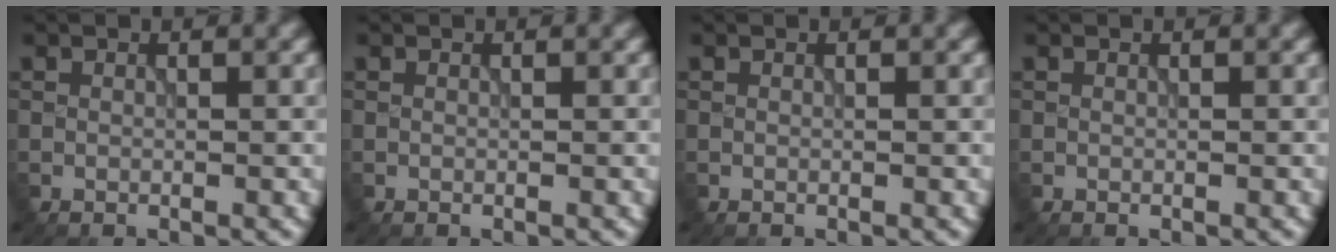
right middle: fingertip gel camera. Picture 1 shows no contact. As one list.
[{"total": 0.0}, {"total": 0.0}, {"total": 0.0}]